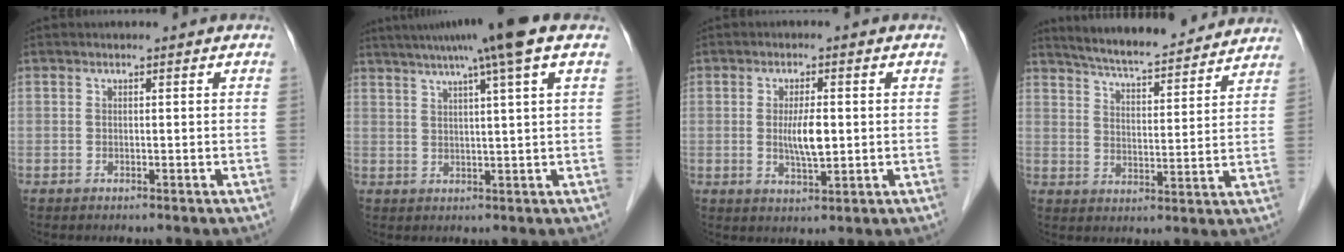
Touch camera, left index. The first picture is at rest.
{"total": 11.2, "force": [7.5, -1.4, 8.2], "torque": [-0.132, 0.024, 0.099]}
{"total": 4.7, "force": [0.0, 1.0, 4.6], "torque": [-0.088, -0.006, 0.001]}
{"total": 16.8, "force": [15.6, 2.1, 6.0], "torque": [-0.093, 0.009, 0.218]}